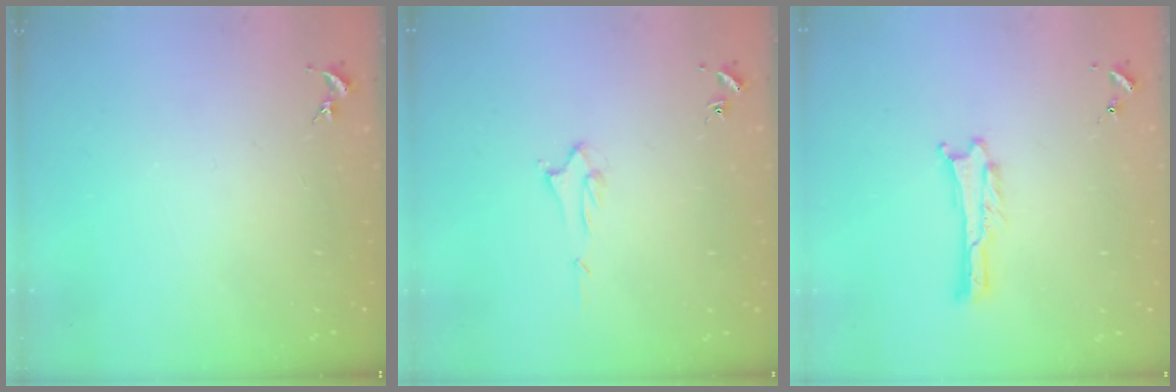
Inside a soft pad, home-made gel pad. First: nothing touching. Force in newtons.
{"total": 1.4, "press": 1.4, "slide": 0.2}
{"total": 0.0}